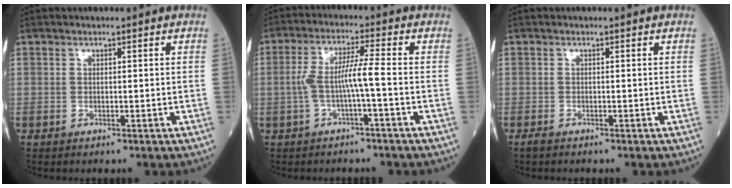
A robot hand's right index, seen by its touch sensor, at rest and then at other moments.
{"total": 5.9, "force": [-1.3, -0.2, 5.8], "torque": [-0.118, 0.019, -0.023]}
{"total": 0.9, "force": [-0.7, 0.2, 0.4], "torque": [-0.015, -0.003, -0.015]}